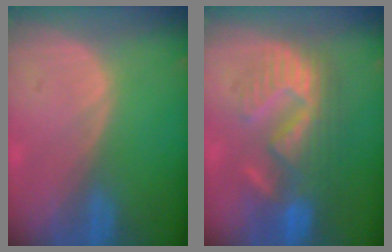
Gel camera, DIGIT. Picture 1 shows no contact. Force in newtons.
{"total": 10.1, "press": 9.7, "slide": 2.9}